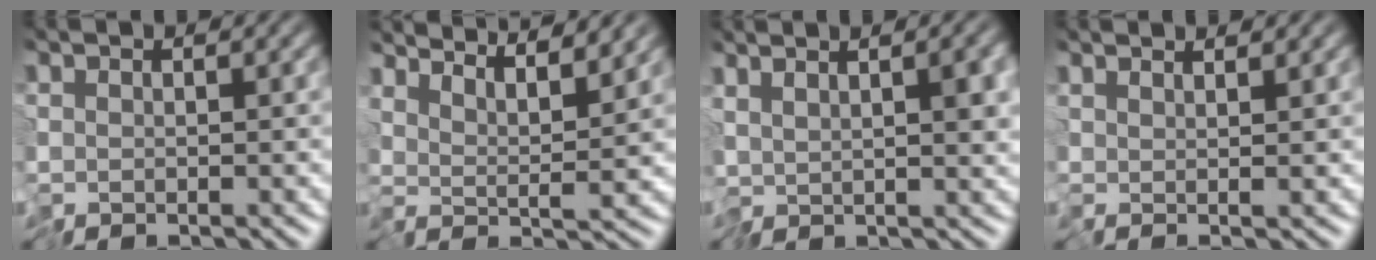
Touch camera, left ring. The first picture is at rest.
{"total": 6.8, "force": [5.9, 0.8, 3.2], "torque": [-0.051, 0.004, 0.070]}
{"total": 4.9, "force": [1.0, 1.4, 4.6], "torque": [-0.076, 0.007, 0.016]}
{"total": 1.7, "force": [1.6, -0.4, 0.4], "torque": [-0.010, 0.005, 0.023]}